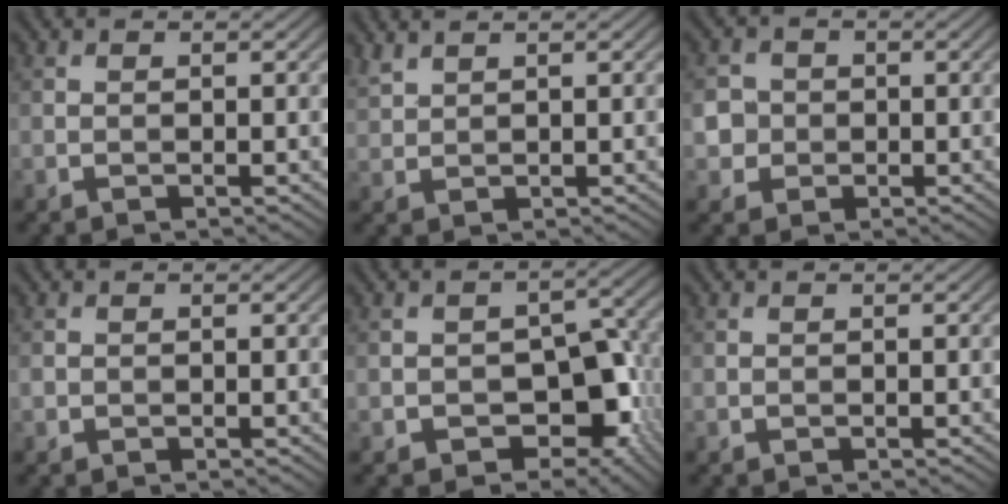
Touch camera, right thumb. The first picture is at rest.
{"total": 1.9, "force": [1.7, 0.4, 0.7], "torque": [-0.021, 0.006, 0.045]}
{"total": 3.6, "force": [-0.2, 3.5, 0.9], "torque": [-0.022, 0.004, -0.019]}
{"total": 0.6, "force": [-0.1, 0.6, 0.2], "torque": [-0.005, -0.003, -0.004]}
{"total": 9.4, "force": [-3.4, 6.3, 6.1], "torque": [-0.081, -0.005, -0.050]}
{"total": 0.0}